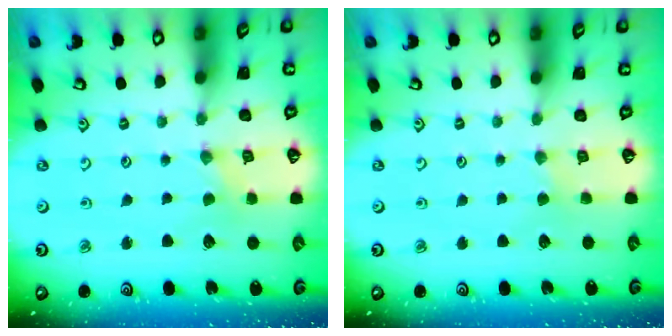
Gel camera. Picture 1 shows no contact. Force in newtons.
{"total": 1.4, "press": 1.4, "slide": 0.4}